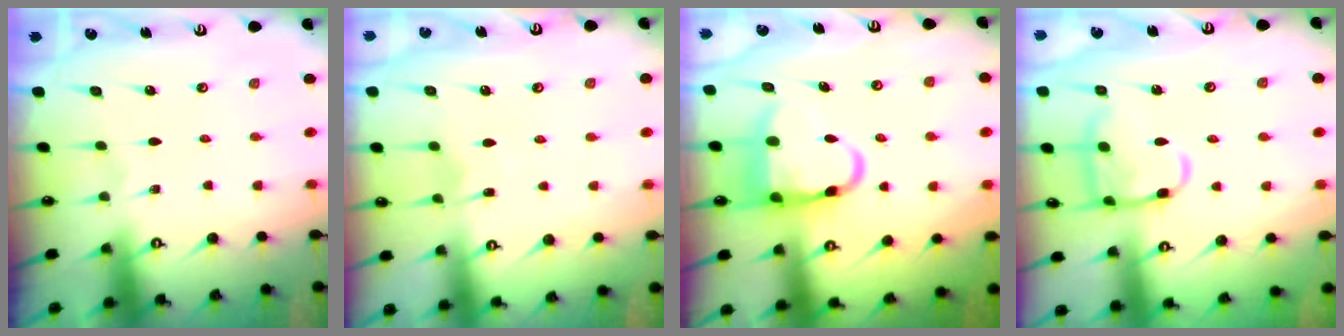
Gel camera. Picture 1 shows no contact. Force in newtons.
{"total": 5.1, "press": 5.1, "slide": 0.6}
{"total": 9.6, "press": 9.5, "slide": 1.4}
{"total": 11.6, "press": 11.5, "slide": 0.5}